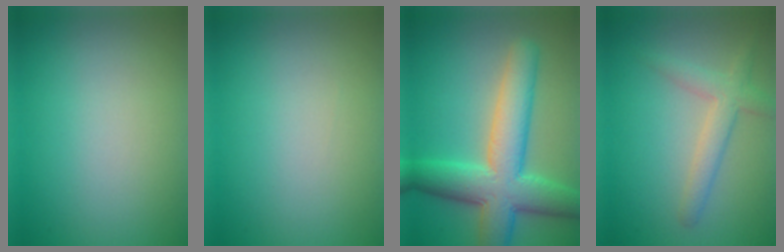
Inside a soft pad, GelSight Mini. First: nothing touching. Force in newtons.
{"total": 0.0}
{"total": 8.9, "press": 8.8, "slide": 0.3}
{"total": 3.0, "press": 3.0, "slide": 0.1}